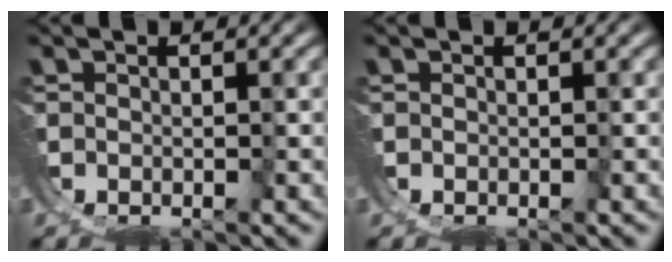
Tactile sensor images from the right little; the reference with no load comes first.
{"total": 0.0}